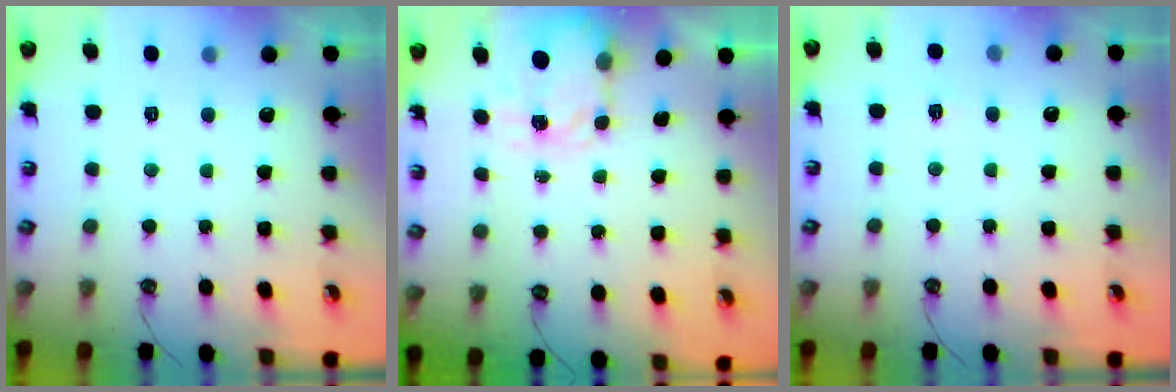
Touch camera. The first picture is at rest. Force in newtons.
{"total": 3.7, "press": 3.7, "slide": 0.5}
{"total": 3.3, "press": 3.3, "slide": 0.4}